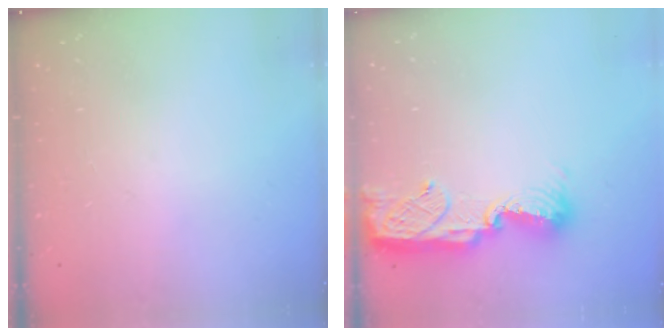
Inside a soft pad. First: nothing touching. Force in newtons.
{"total": 11.6, "press": 11.5, "slide": 1.1}